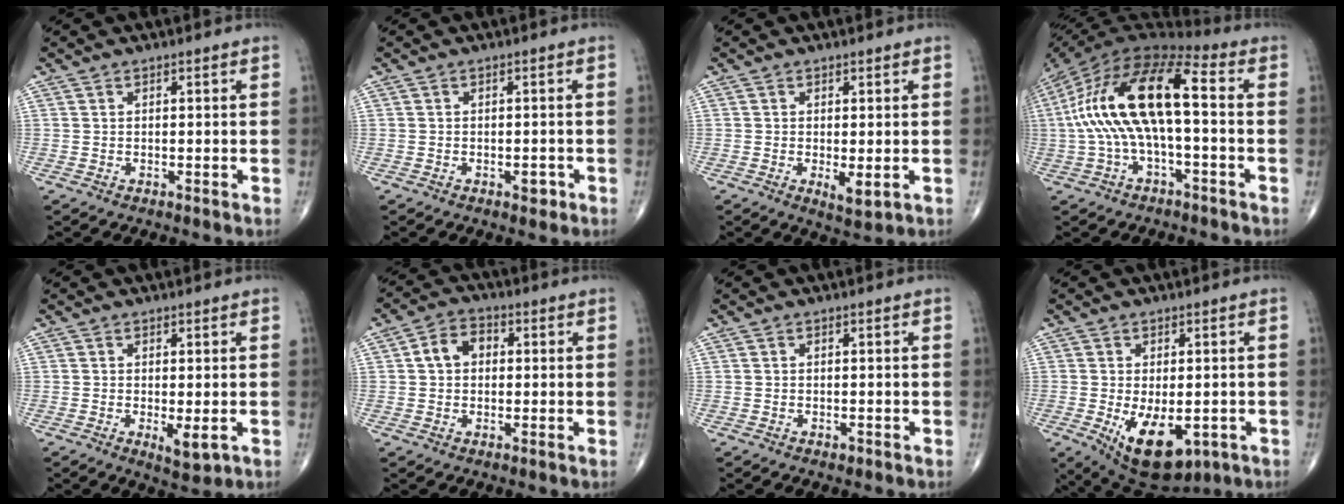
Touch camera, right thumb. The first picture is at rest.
{"total": 1.7, "force": [-0.9, 1.0, 1.1], "torque": [-0.008, 0.004, -0.011]}
{"total": 3.3, "force": [-0.6, 1.2, 3.0], "torque": [-0.048, -0.011, -0.006]}
{"total": 18.5, "force": [0.1, 7.0, 17.1], "torque": [-0.342, 0.053, -0.005]}
{"total": 3.7, "force": [-0.9, 1.3, 3.4], "torque": [-0.051, -0.012, -0.009]}
{"total": 5.7, "force": [0.7, 4.3, 3.6], "torque": [-0.054, 0.019, 0.004]}
{"total": 0.7, "force": [-0.4, 0.4, 0.4], "torque": [-0.004, 0.002, -0.005]}
{"total": 11.9, "force": [-3.6, 6.3, 9.4], "torque": [-0.133, -0.008, -0.037]}